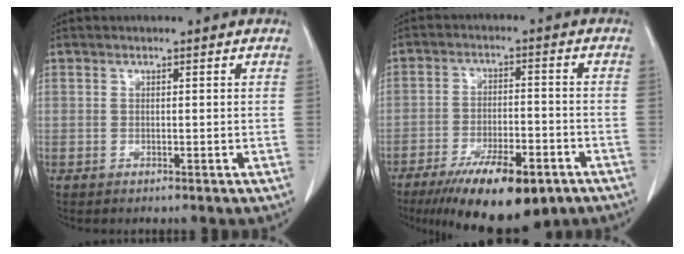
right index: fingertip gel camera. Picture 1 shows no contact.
{"total": 14.6, "force": [-9.5, 4.3, 10.2], "torque": [-0.158, -0.017, -0.147]}